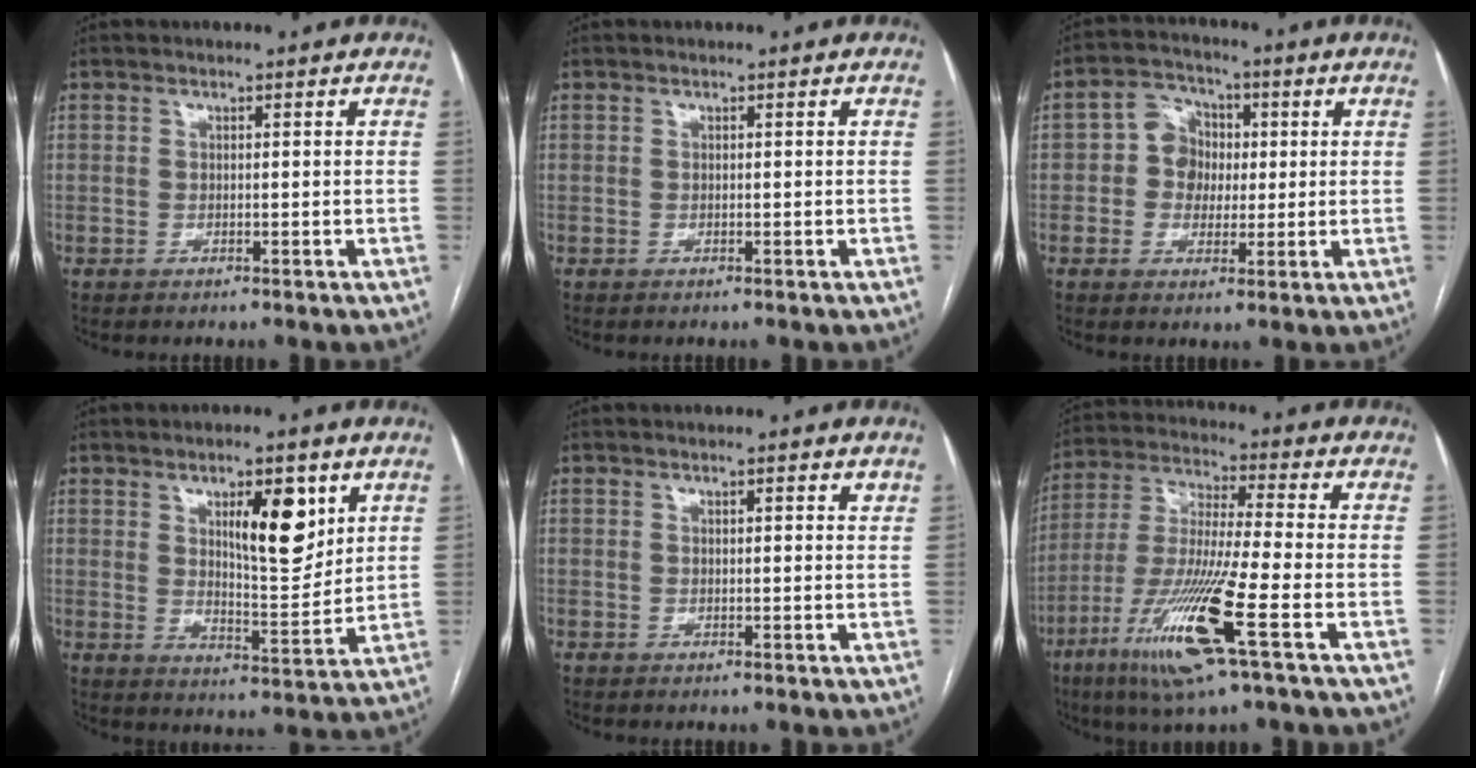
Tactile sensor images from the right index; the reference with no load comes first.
{"total": 0.0}
{"total": 6.4, "force": [0.3, 5.7, 2.9], "torque": [-0.052, 0.025, 0.006]}
{"total": 9.8, "force": [4.4, 2.8, 8.2], "torque": [-0.127, -0.005, 0.075]}
{"total": 1.9, "force": [1.4, 0.4, 1.3], "torque": [-0.017, 0.002, 0.019]}
{"total": 15.7, "force": [-6.7, -0.2, 14.1], "torque": [-0.293, -0.028, -0.128]}